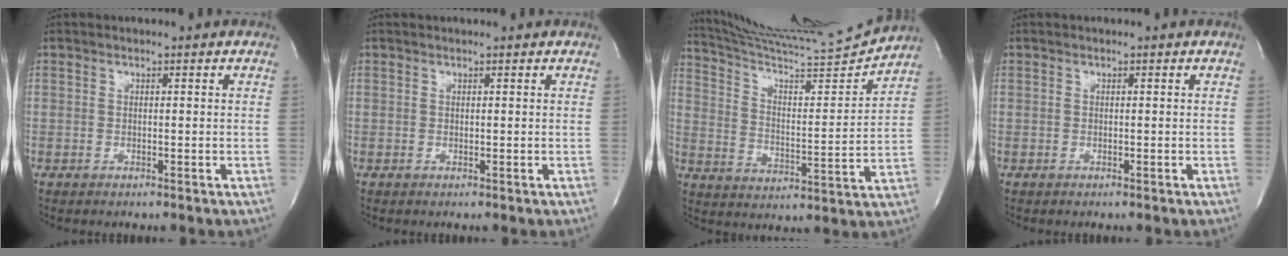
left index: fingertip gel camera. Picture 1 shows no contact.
{"total": 0.6, "force": [0.6, 0.1, 0.2], "torque": [-0.004, 0.004, 0.008]}
{"total": 17.1, "force": [16.5, -1.9, 4.2], "torque": [-0.086, -0.057, 0.256]}
{"total": 0.0}